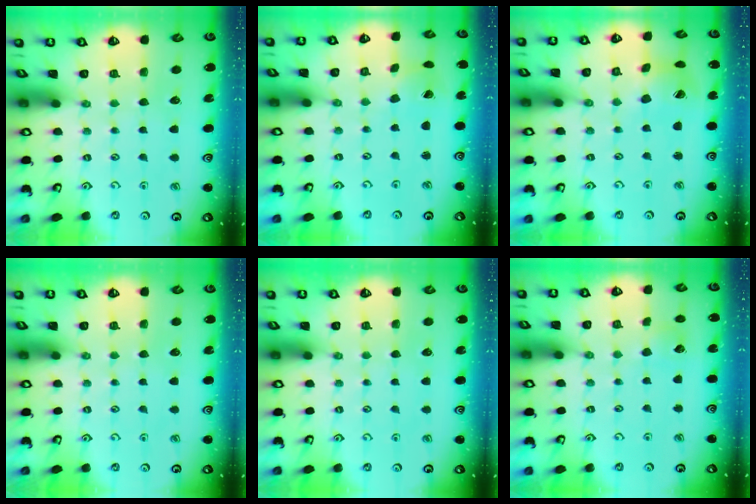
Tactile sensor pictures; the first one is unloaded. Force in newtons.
{"total": 1.5, "press": 1.5, "slide": 0.2}
{"total": 6.3, "press": 6.3, "slide": 0.8}
{"total": 0.0}
{"total": 0.0}
{"total": 3.6, "press": 3.6, "slide": 0.4}